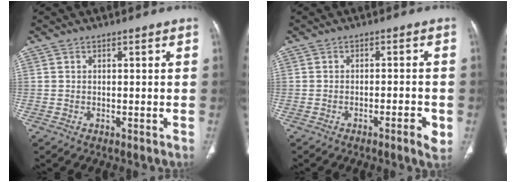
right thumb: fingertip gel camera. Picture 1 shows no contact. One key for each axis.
{"total": 3.9, "fx": -1.6, "fy": 0.8, "fz": 3.5, "tx": -0.053, "ty": 0.005, "tz": -0.023}